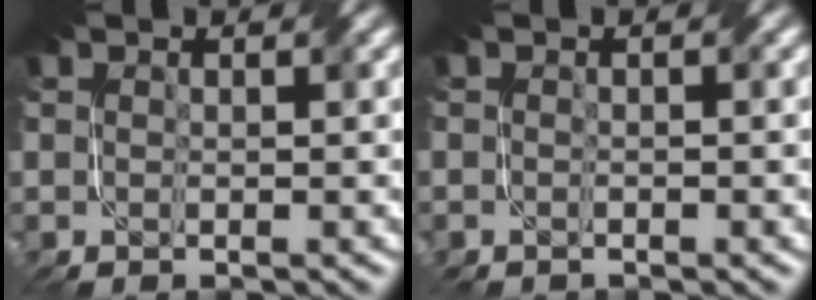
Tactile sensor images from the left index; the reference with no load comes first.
{"total": 1.8, "force": [-1.6, -0.5, -0.6], "torque": [0.011, -0.003, -0.009]}